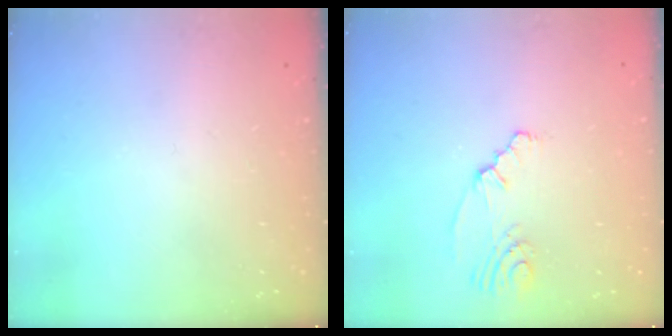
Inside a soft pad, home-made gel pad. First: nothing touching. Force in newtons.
{"total": 2.5, "press": 2.2, "slide": 1.2}